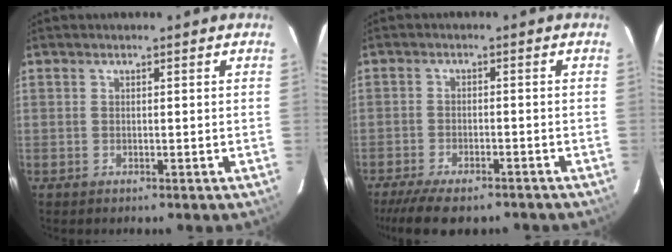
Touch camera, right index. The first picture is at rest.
{"total": 10.8, "force": [-8.8, 3.3, 5.4], "torque": [-0.125, -0.027, -0.141]}